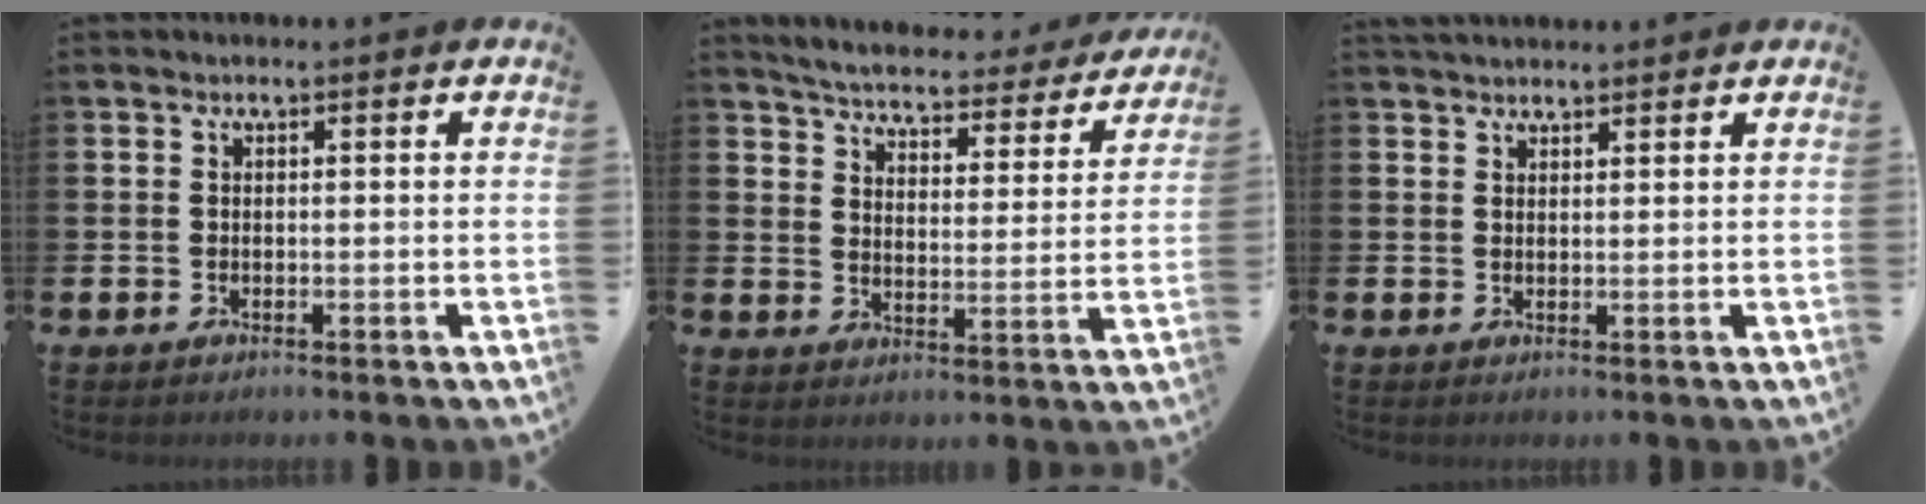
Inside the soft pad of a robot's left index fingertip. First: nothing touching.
{"total": 4.8, "force": [4.6, 0.7, 1.2], "torque": [-0.051, -0.036, 0.074]}
{"total": 2.2, "force": [2.1, 0.5, 0.3], "torque": [-0.001, -0.007, 0.037]}